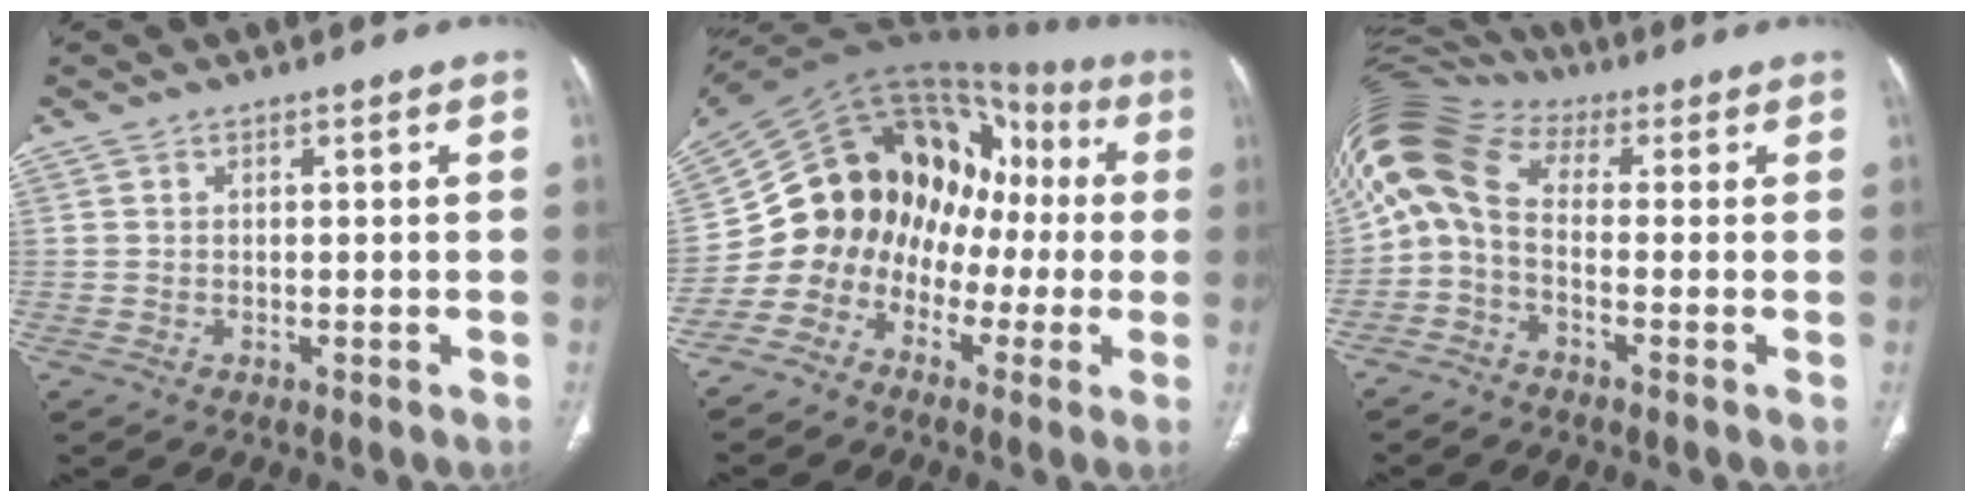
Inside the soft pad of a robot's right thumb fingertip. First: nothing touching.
{"total": 17.9, "force": [-4.3, 14.5, 9.5], "torque": [-0.109, 0.107, -0.078]}
{"total": 11.4, "force": [0.0, 7.2, 8.8], "torque": [-0.182, 0.054, -0.014]}